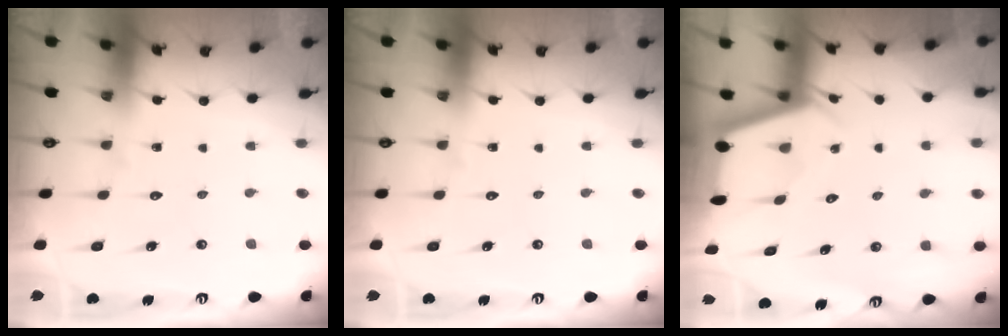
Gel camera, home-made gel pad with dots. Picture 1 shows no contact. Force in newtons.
{"total": 0.0}
{"total": 2.1, "press": 2.1, "slide": 0.4}